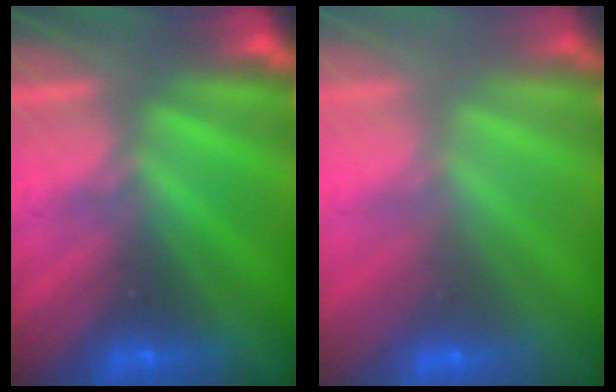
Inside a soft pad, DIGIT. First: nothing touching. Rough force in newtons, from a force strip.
{"total": 2.9}